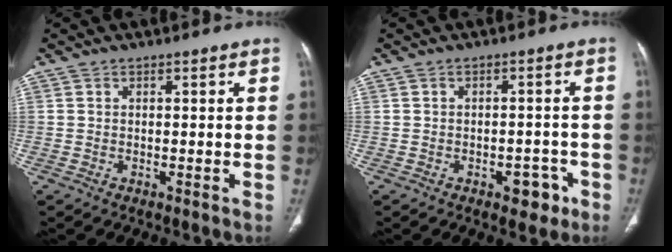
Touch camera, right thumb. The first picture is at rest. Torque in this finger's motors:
{"motor_torque": [0.93, 0.49, 0.23, -0.62, 0.10]}